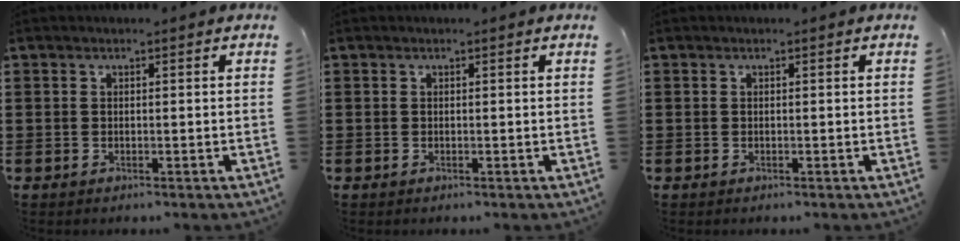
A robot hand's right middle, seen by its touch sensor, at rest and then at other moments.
{"total": 0.0}
{"total": 0.0}